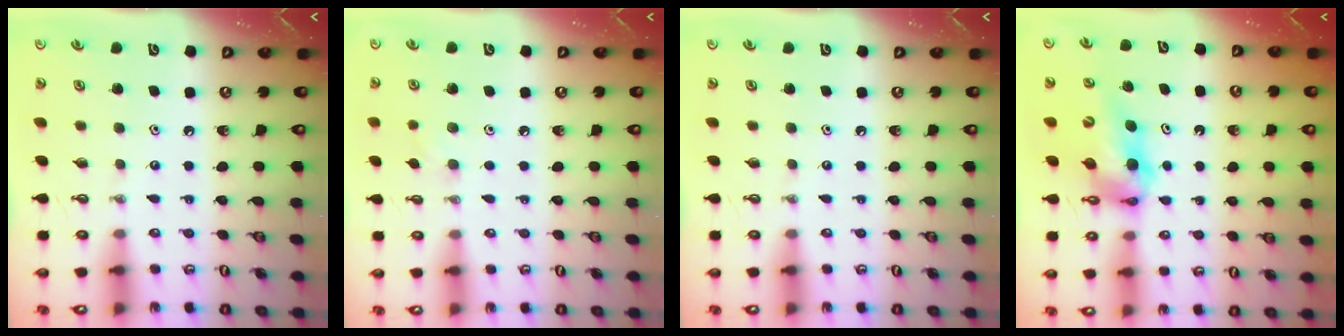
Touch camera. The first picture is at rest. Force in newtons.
{"total": 5.3, "press": 5.2, "slide": 0.9}
{"total": 0.0}
{"total": 9.5, "press": 9.5, "slide": 1.0}